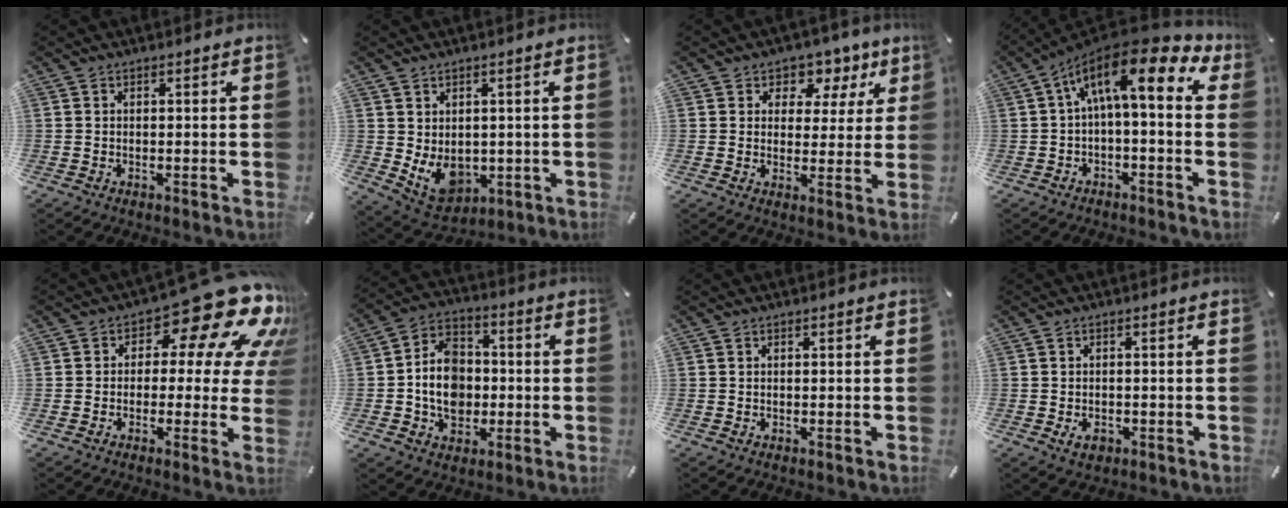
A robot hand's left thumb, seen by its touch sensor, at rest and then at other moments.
{"total": 7.7, "force": [0.2, 6.8, 3.7], "torque": [-0.072, -0.015, 0.008]}
{"total": 6.5, "force": [3.7, 5.0, 2.0], "torque": [-0.017, -0.033, 0.059]}
{"total": 14.8, "force": [5.1, 5.5, 12.8], "torque": [-0.232, -0.030, 0.081]}
{"total": 17.7, "force": [10.0, 7.8, 12.3], "torque": [-0.161, -0.075, 0.163]}
{"total": 11.4, "force": [-1.6, 9.4, 6.4], "torque": [-0.129, 0.021, -0.027]}
{"total": 0.0}
{"total": 2.8, "force": [-1.1, 1.9, 1.8], "torque": [-0.039, 0.003, -0.020]}